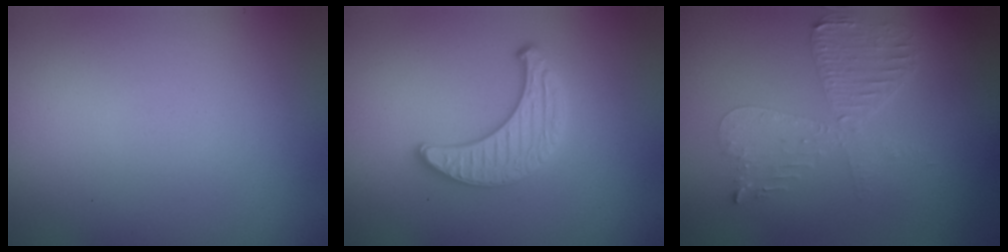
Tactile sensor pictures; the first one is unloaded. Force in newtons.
{"total": 3.0, "press": 2.8, "slide": 0.9}
{"total": 4.0, "press": 3.4, "slide": 2.0}